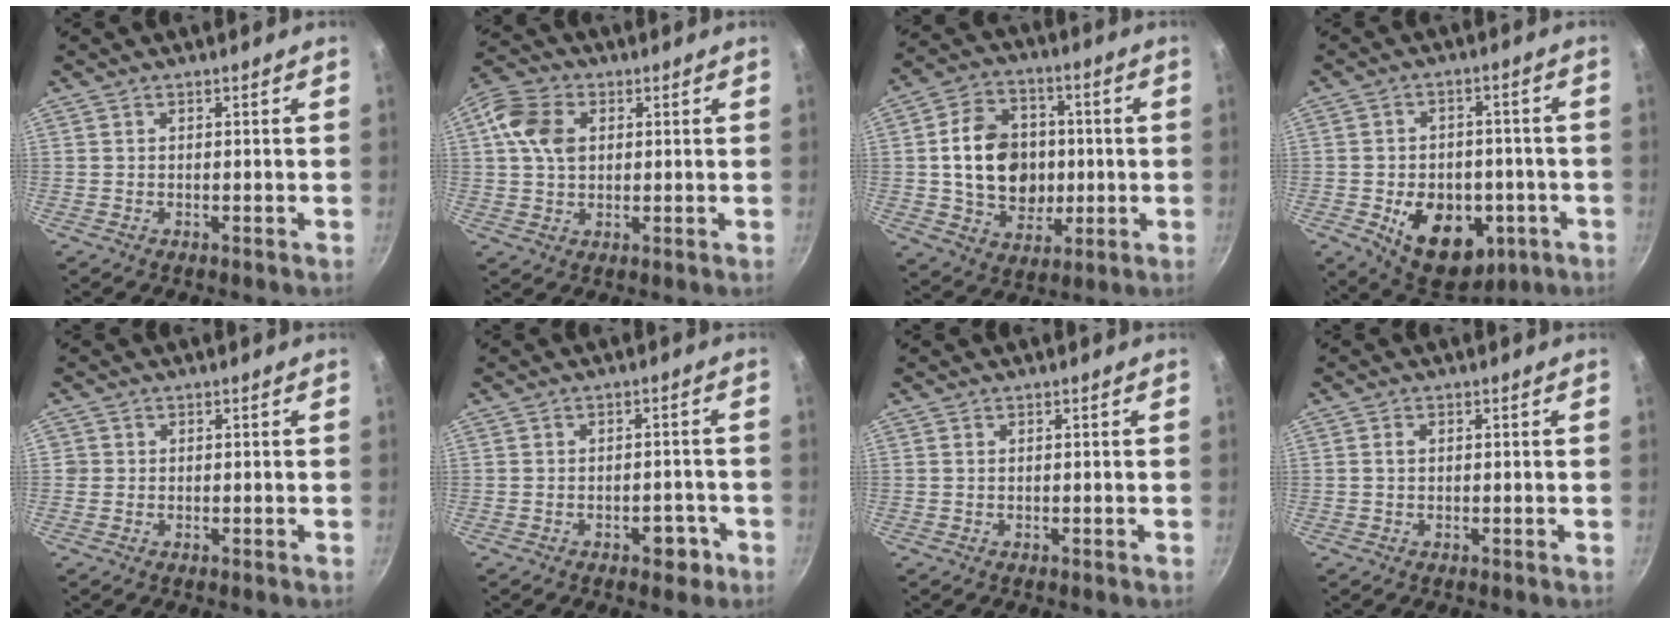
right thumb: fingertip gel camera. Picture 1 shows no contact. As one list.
[{"total": 8.8, "force": [1.8, 6.3, 5.8], "torque": [-0.097, 0.009, 0.023]}, {"total": 16.1, "force": [0.3, 12.9, 9.6], "torque": [-0.125, 0.019, 0.009]}, {"total": 16.4, "force": [-4.8, 11.6, 10.6], "torque": [-0.121, 0.014, -0.050]}, {"total": 1.0, "force": [0.0, 1.0, 0.2], "torque": [0.004, 0.004, -0.003]}, {"total": 3.9, "force": [-2.1, 2.4, 2.3], "torque": [-0.008, 0.021, -0.018]}, {"total": 0.0}, {"total": 1.1, "force": [0.2, 0.7, 0.7], "torque": [-0.014, 0.004, 0.002]}]